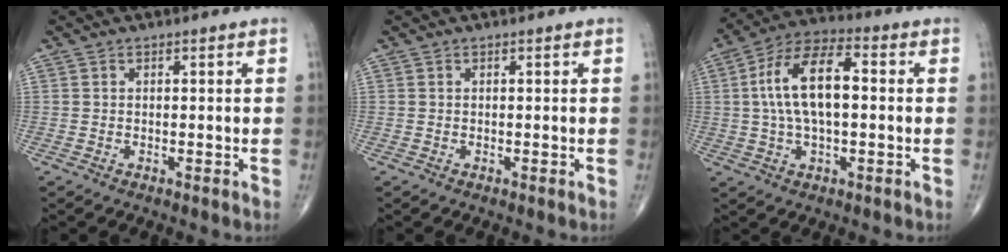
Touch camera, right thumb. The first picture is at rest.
{"total": 0.0}
{"total": 13.9, "force": [1.1, 6.5, 12.2], "torque": [-0.228, 0.031, 0.014]}